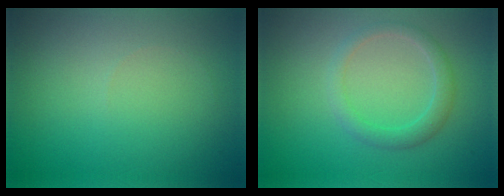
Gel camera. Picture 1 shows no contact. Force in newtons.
{"total": 2.0, "press": 2.0, "slide": 0.3}